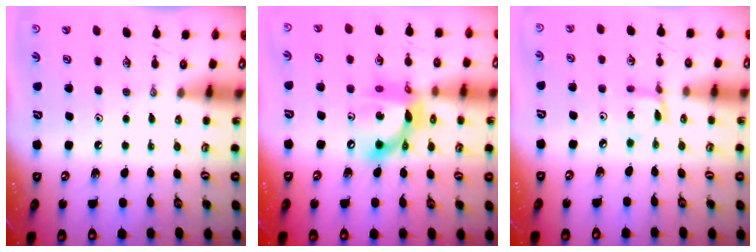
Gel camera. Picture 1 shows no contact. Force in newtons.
{"total": 13.8, "press": 13.8, "slide": 0.8}
{"total": 3.8, "press": 3.8, "slide": 0.4}